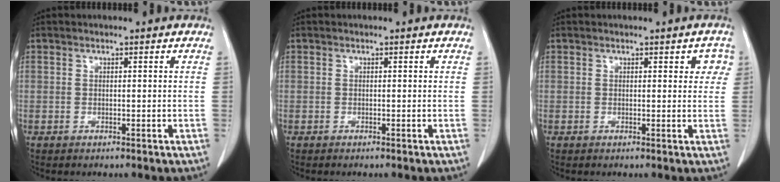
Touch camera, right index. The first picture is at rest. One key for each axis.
{"total": 0.0}
{"total": 2.8, "fx": 1.0, "fy": 1.6, "fz": 2.1, "tx": -0.009, "ty": 0.008, "tz": 0.006}